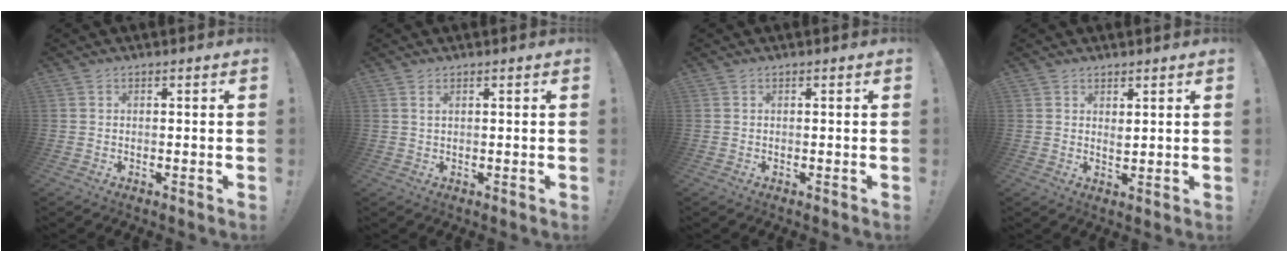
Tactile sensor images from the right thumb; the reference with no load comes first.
{"total": 1.2, "force": [0.6, 0.4, 1.0], "torque": [-0.013, -0.002, 0.009]}
{"total": 0.0}
{"total": 2.1, "force": [1.7, 0.8, 1.0], "torque": [-0.006, -0.015, 0.027]}